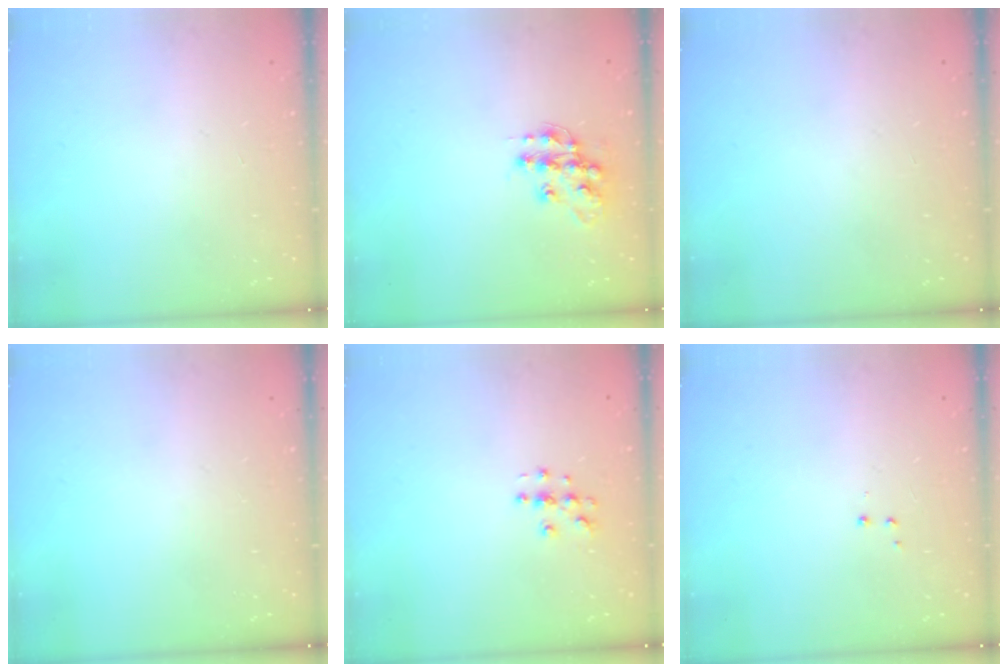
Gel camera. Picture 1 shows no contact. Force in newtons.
{"total": 13.6, "press": 13.6, "slide": 0.8}
{"total": 0.0}
{"total": 0.0}
{"total": 4.6, "press": 4.6, "slide": 0.3}
{"total": 3.0, "press": 2.9, "slide": 0.7}